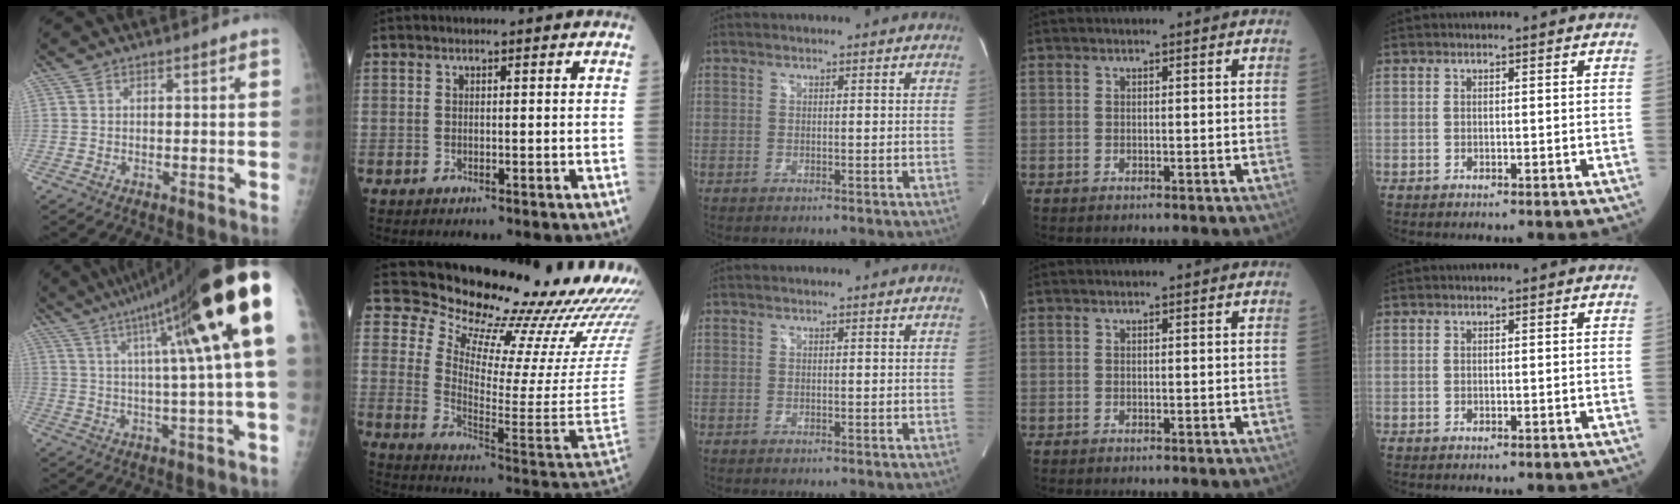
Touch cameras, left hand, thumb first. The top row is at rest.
{"thumb": {"total": 22.5, "force": [8.1, 1.1, 21.0], "torque": [-0.311, 0.011, 0.116]}, "index": {"total": 24.7, "force": [22.1, 2.1, 10.8], "torque": [-0.179, -0.103, 0.289]}}